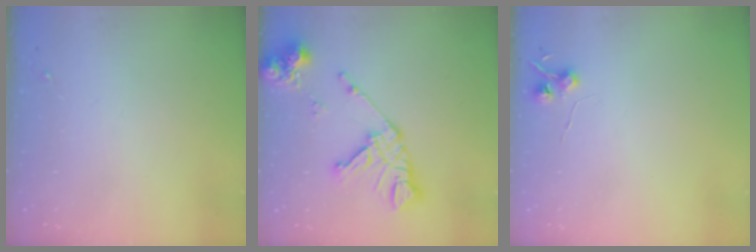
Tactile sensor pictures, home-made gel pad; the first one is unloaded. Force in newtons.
{"total": 16.6, "press": 16.5, "slide": 2.0}
{"total": 5.8, "press": 5.8, "slide": 0.7}